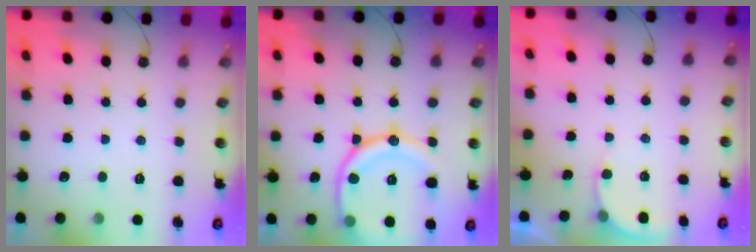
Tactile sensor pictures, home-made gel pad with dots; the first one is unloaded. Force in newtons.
{"total": 17.4, "press": 17.3, "slide": 1.6}
{"total": 3.5, "press": 3.4, "slide": 0.3}